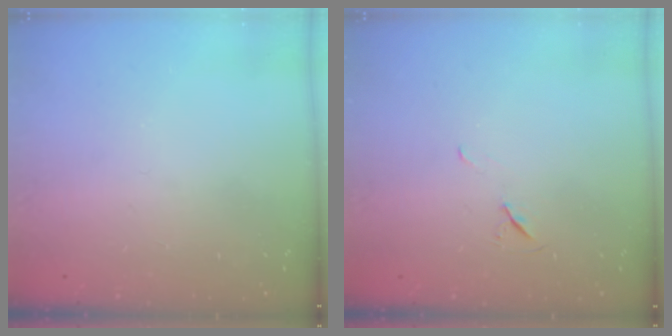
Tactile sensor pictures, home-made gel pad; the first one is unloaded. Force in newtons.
{"total": 4.9, "press": 4.4, "slide": 2.2}